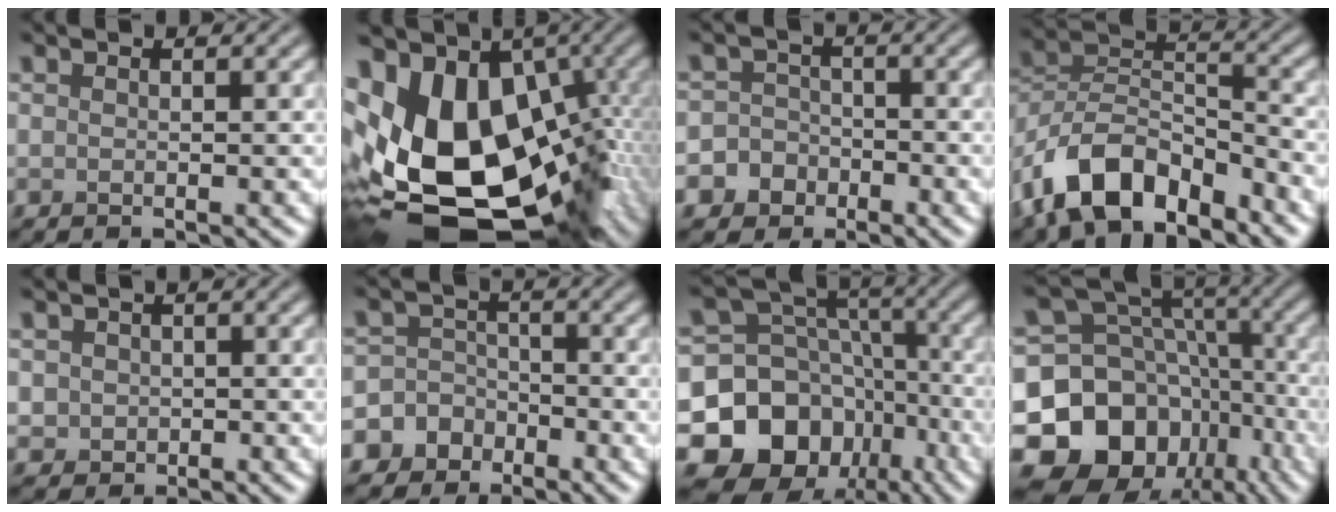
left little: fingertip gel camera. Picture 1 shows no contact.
{"total": 17.5, "force": [-2.3, 11.5, 13.0], "torque": [-0.235, -0.016, -0.033]}
{"total": 5.3, "force": [-2.9, 4.4, 0.5], "torque": [0.013, -0.008, -0.071]}
{"total": 9.7, "force": [-6.4, 4.7, 5.5], "torque": [-0.094, 0.002, -0.130]}
{"total": 1.7, "force": [0.0, 1.6, 0.4], "torque": [-0.004, -0.006, 0.002]}
{"total": 7.4, "force": [-4.2, 6.0, 0.5], "torque": [0.002, -0.002, -0.097]}
{"total": 13.7, "force": [-6.6, 11.0, 4.8], "torque": [-0.099, 0.001, -0.116]}
{"total": 14.9, "force": [-6.8, 11.7, 6.3], "torque": [-0.135, 0.014, -0.117]}